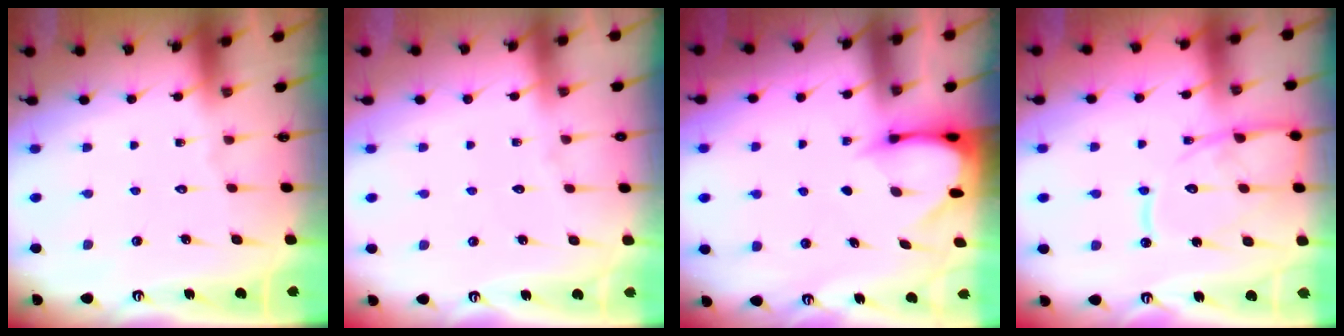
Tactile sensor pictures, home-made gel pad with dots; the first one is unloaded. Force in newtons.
{"total": 2.8, "press": 2.7, "slide": 0.4}
{"total": 3.4, "press": 3.4, "slide": 0.3}
{"total": 15.8, "press": 15.7, "slide": 1.3}